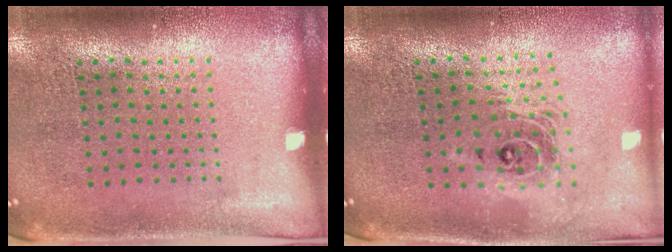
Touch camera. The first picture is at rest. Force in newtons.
{"total": 1.9, "press": 1.5, "slide": 1.3}